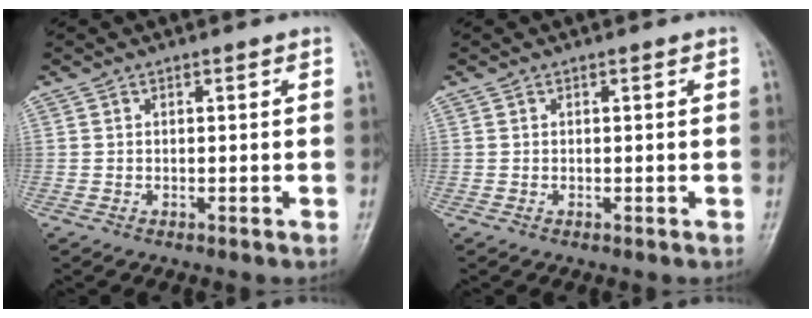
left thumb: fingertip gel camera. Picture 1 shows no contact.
{"total": 0.0}